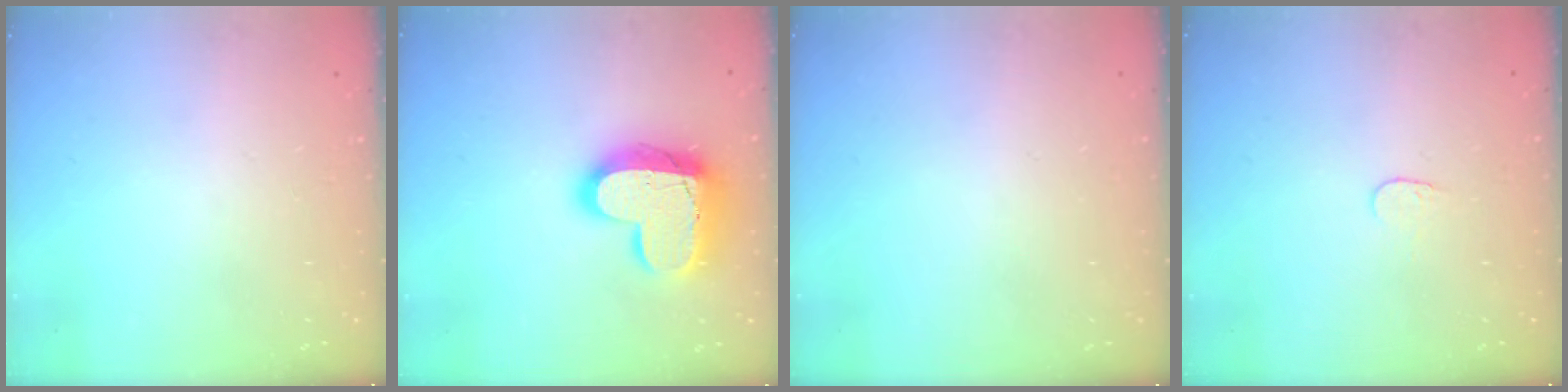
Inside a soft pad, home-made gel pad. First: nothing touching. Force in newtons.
{"total": 17.8, "press": 17.8, "slide": 1.5}
{"total": 0.6, "press": 0.6, "slide": 0.2}
{"total": 3.6, "press": 3.6, "slide": 0.3}